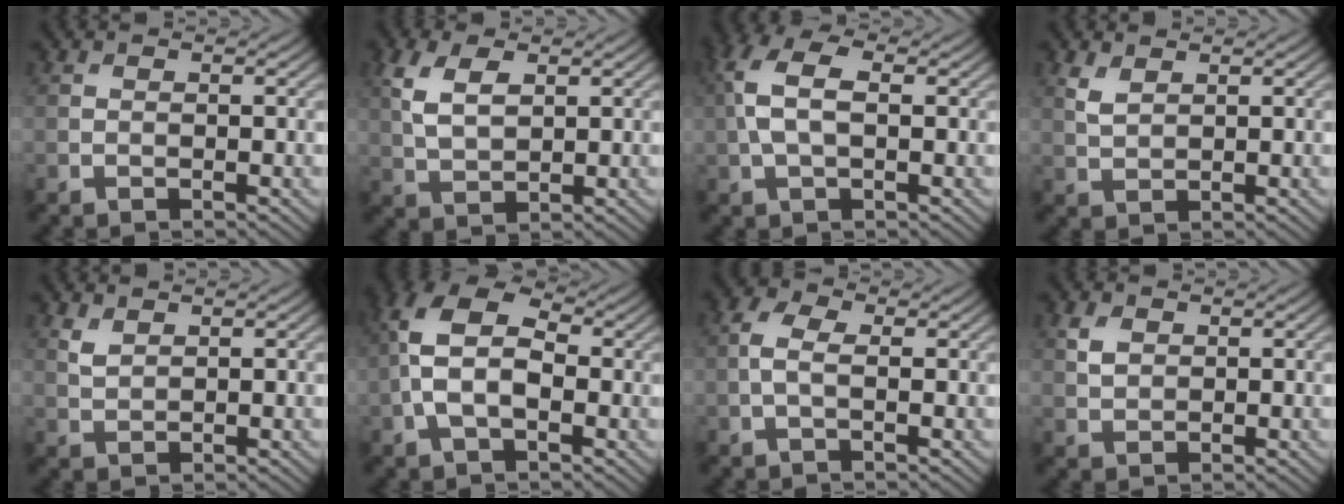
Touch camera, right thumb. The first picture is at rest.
{"total": 5.6, "force": [1.9, 3.1, 4.2], "torque": [-0.108, 0.003, 0.038]}
{"total": 6.5, "force": [0.6, 3.4, 5.6], "torque": [-0.139, 0.015, 0.005]}
{"total": 2.2, "force": [1.4, 1.1, 1.4], "torque": [-0.042, -0.001, 0.032]}
{"total": 1.7, "force": [1.2, 0.8, 1.0], "torque": [-0.029, -0.002, 0.029]}
{"total": 9.2, "force": [-0.5, 5.4, 7.4], "torque": [-0.167, 0.017, -0.023]}
{"total": 2.7, "force": [-0.2, 1.4, 2.3], "torque": [-0.057, 0.005, -0.011]}
{"total": 2.4, "force": [1.0, 1.7, 1.4], "torque": [-0.035, 0.000, 0.021]}